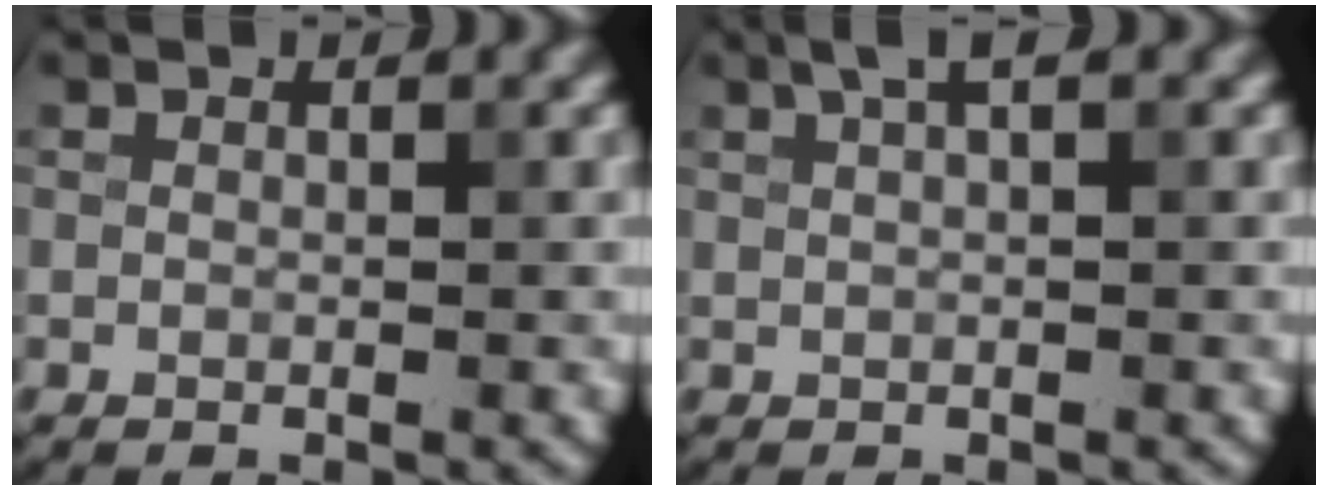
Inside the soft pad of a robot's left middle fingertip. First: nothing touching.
{"total": 1.8, "force": [1.1, 0.4, 1.4], "torque": [-0.022, 0.006, 0.017]}